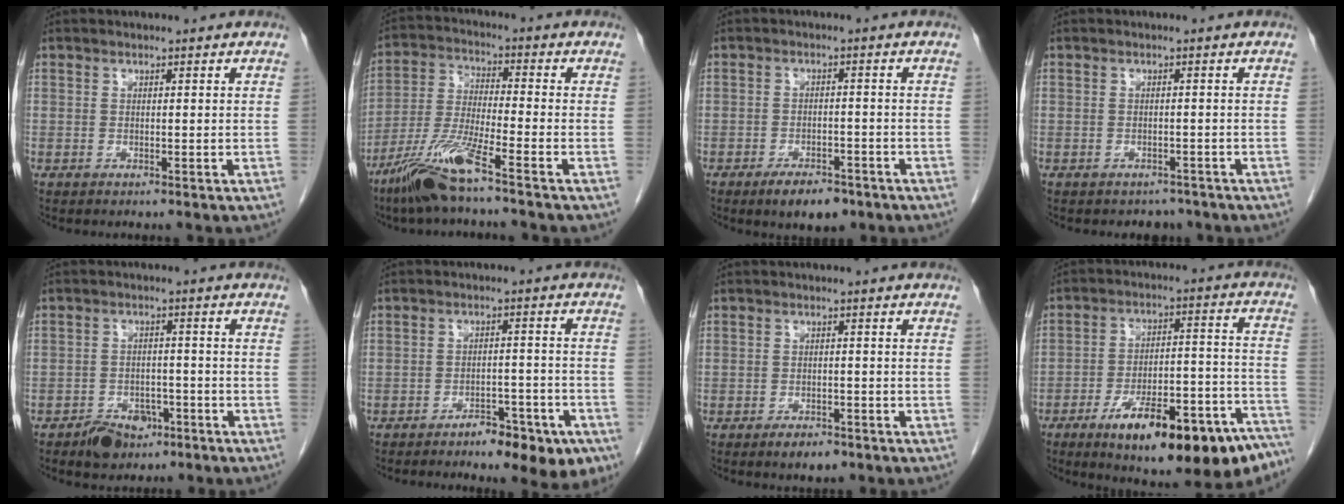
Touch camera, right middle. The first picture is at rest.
{"total": 9.9, "force": [-6.8, -0.1, 7.1], "torque": [-0.153, -0.026, -0.139]}
{"total": 5.5, "force": [-3.8, 2.3, 3.3], "torque": [-0.053, 0.000, -0.055]}
{"total": 2.9, "force": [-2.5, 1.6, -0.1], "torque": [-0.002, 0.004, -0.035]}
{"total": 5.1, "force": [-3.4, 3.3, 1.9], "torque": [-0.029, 0.007, -0.048]}
{"total": 8.8, "force": [-5.5, 2.8, 6.2], "torque": [-0.066, 0.007, -0.074]}
{"total": 3.1, "force": [-2.2, 1.3, 1.8], "torque": [-0.030, -0.001, -0.027]}
{"total": 22.8, "force": [-15.3, 5.5, 16.0], "torque": [-0.157, 0.040, -0.221]}